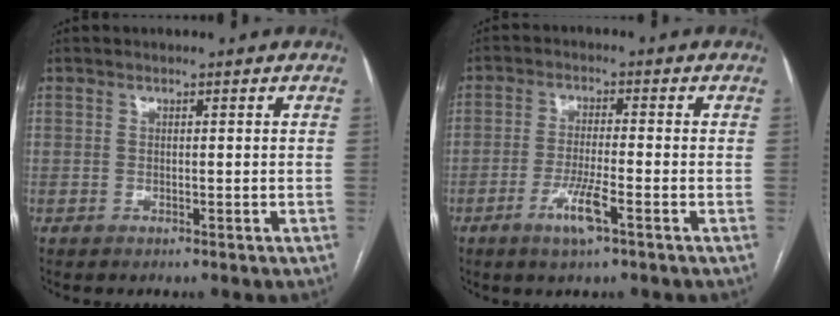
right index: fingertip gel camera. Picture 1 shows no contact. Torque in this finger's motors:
{"motor_torque": [0.82, -0.47, 0.17, 0.09]}